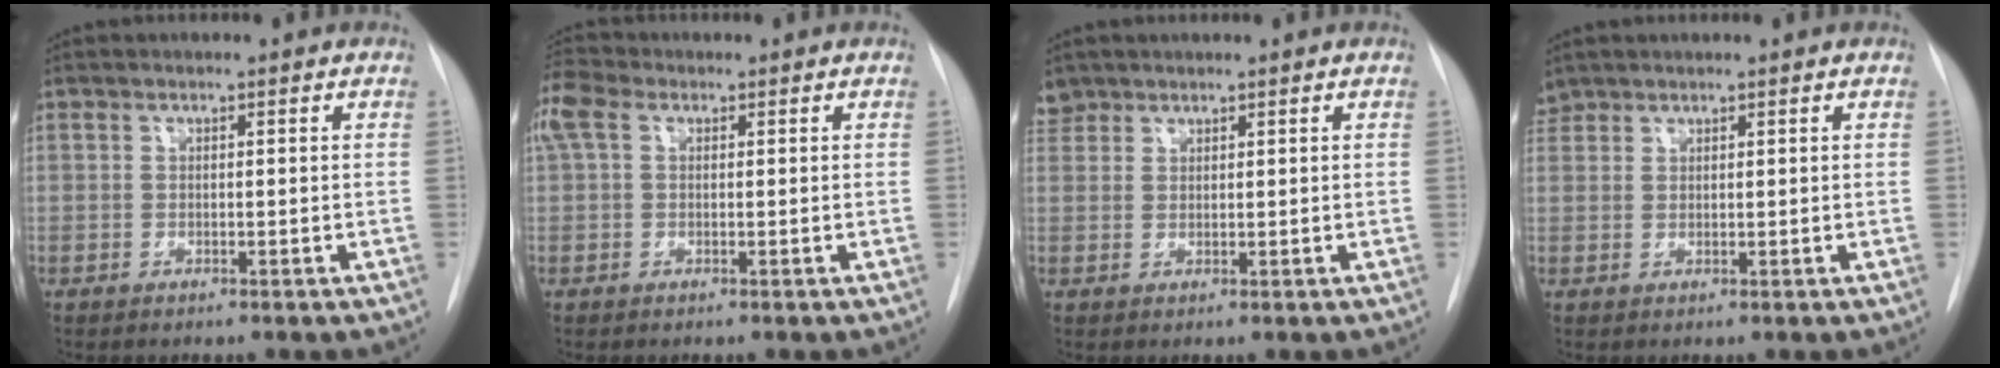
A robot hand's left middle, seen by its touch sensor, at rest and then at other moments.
{"total": 5.3, "force": [2.0, 3.3, 3.5], "torque": [-0.101, 0.039, 0.041]}
{"total": 2.4, "force": [2.0, 1.3, -0.2], "torque": [0.006, 0.012, 0.038]}
{"total": 2.0, "force": [1.8, 0.8, -0.2], "torque": [0.001, 0.014, 0.035]}